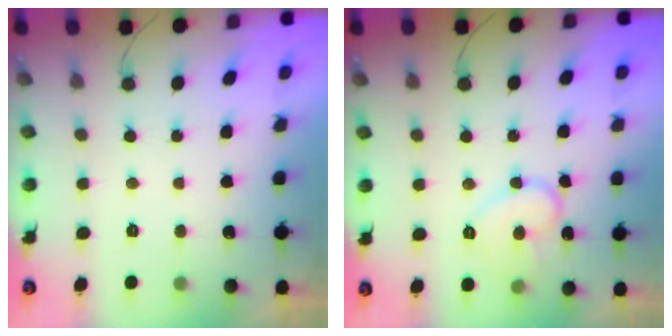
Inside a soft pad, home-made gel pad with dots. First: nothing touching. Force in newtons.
{"total": 10.9, "press": 10.9, "slide": 0.1}